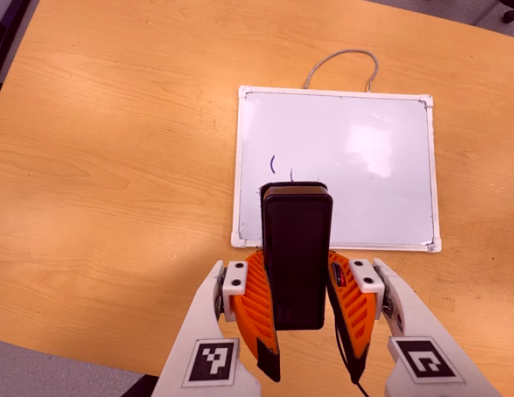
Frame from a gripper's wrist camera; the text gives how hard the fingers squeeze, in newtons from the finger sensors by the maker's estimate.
{"total": 8.4, "left": 6.9, "right": 10.0}